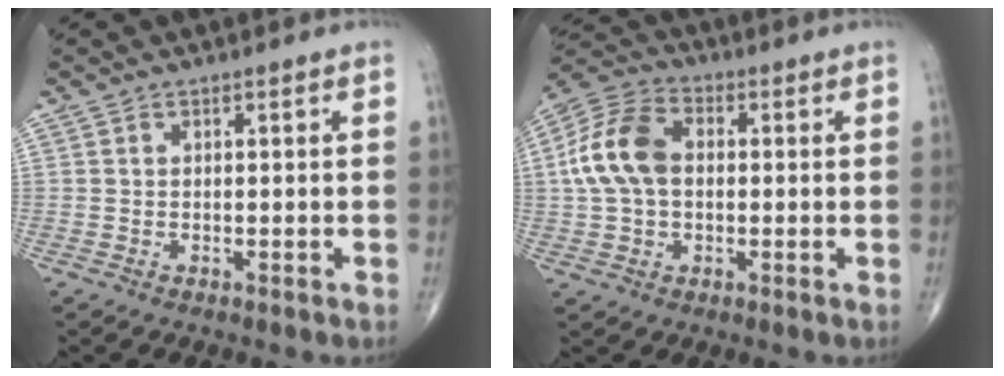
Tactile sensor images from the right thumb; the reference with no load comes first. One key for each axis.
{"total": 12.3, "fx": 0.8, "fy": 8.2, "fz": 9.1, "tx": -0.185, "ty": 0.030, "tz": 0.007}